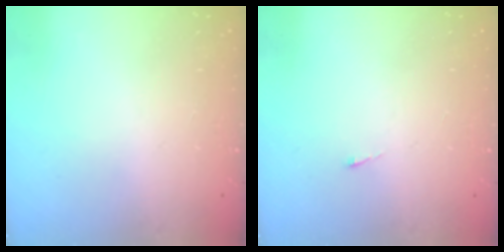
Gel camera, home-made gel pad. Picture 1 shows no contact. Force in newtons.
{"total": 2.7, "press": 2.7, "slide": 0.4}